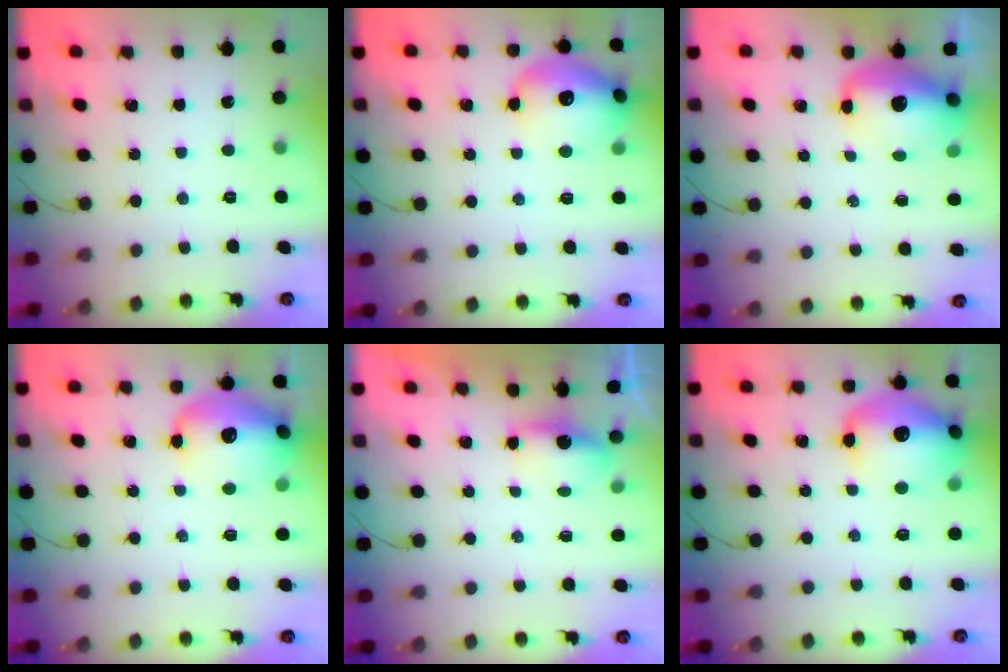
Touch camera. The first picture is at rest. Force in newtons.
{"total": 16.0, "press": 15.9, "slide": 1.8}
{"total": 11.9, "press": 11.5, "slide": 2.8}
{"total": 17.4, "press": 15.7, "slide": 7.3}
{"total": 3.8, "press": 3.7, "slide": 0.8}
{"total": 16.2, "press": 16.0, "slide": 2.4}